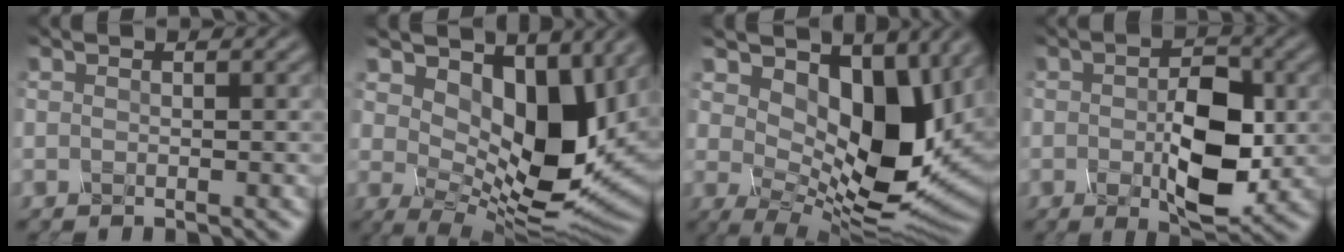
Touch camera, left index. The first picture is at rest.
{"total": 10.1, "force": [3.3, 5.5, 7.8], "torque": [-0.134, -0.013, 0.063]}
{"total": 11.2, "force": [3.2, 6.2, 8.8], "torque": [-0.137, -0.012, 0.060]}
{"total": 6.6, "force": [-0.8, 3.2, 5.7], "torque": [-0.105, -0.004, -0.006]}